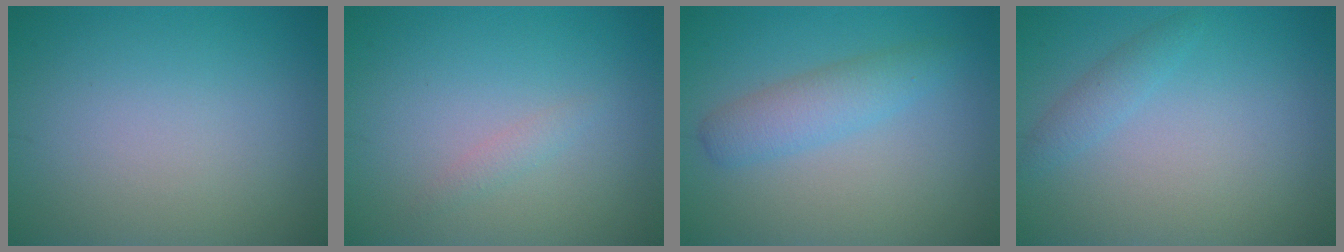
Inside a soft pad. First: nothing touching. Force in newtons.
{"total": 0.9, "press": 0.9, "slide": 0.1}
{"total": 3.0, "press": 3.0, "slide": 0.1}
{"total": 1.4, "press": 1.4, "slide": 0.1}